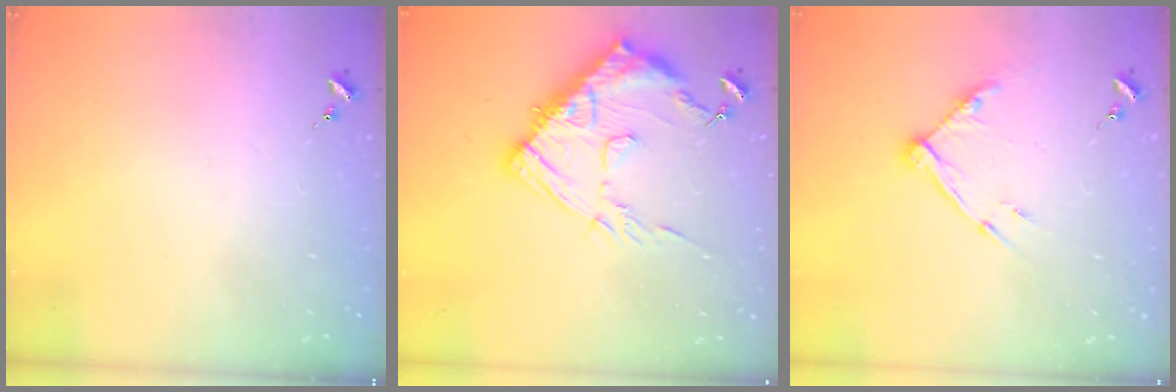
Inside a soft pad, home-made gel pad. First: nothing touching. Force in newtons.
{"total": 15.8, "press": 15.7, "slide": 1.6}
{"total": 10.4, "press": 10.4, "slide": 0.8}